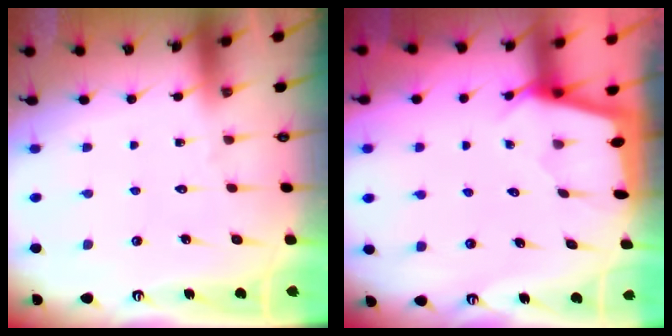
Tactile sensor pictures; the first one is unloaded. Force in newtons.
{"total": 2.2, "press": 2.2, "slide": 0.3}